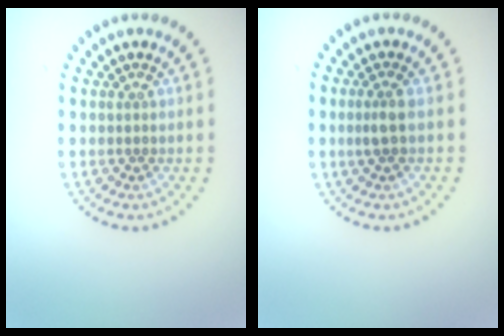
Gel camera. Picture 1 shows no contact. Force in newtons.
{"total": 1.5, "press": 1.4, "slide": 0.7}